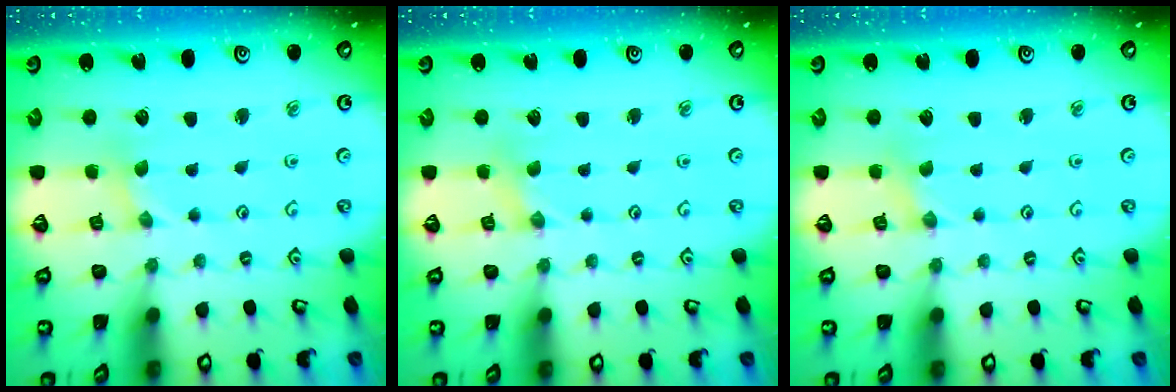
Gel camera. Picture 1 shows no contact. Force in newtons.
{"total": 0.0}
{"total": 0.0}